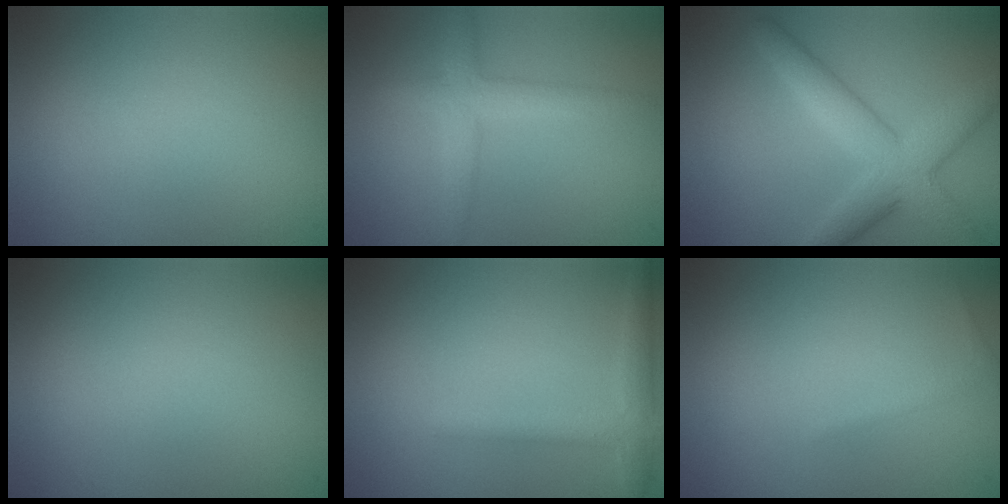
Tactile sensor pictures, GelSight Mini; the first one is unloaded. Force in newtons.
{"total": 2.9, "press": 2.9, "slide": 0.2}
{"total": 5.2, "press": 5.2, "slide": 0.3}
{"total": 0.0}
{"total": 2.4, "press": 2.4, "slide": 0.0}
{"total": 0.6, "press": 0.6, "slide": 0.1}